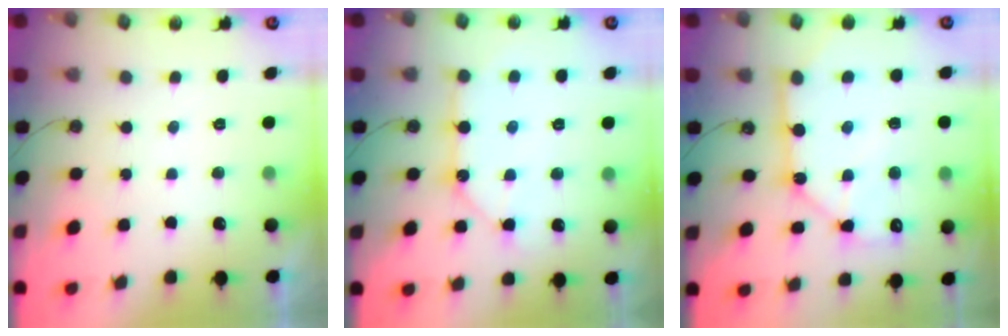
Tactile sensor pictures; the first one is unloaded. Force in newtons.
{"total": 12.0, "press": 12.0, "slide": 1.0}
{"total": 12.9, "press": 12.9, "slide": 0.4}